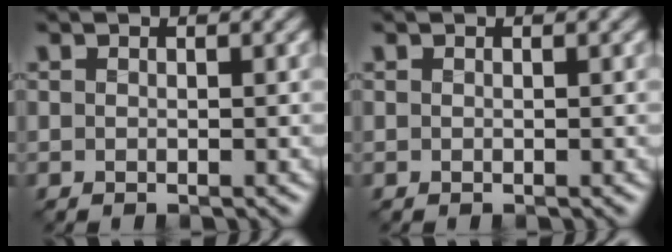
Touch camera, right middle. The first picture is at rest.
{"total": 0.0}